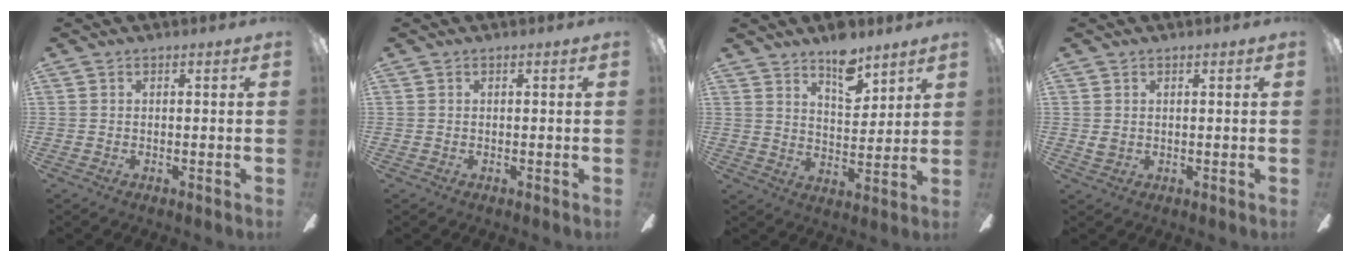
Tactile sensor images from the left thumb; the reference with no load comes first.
{"total": 0.0}
{"total": 9.6, "force": [7.3, 4.1, 4.8], "torque": [-0.067, -0.041, 0.126]}
{"total": 1.7, "force": [0.8, 1.3, 0.7], "torque": [-0.006, 0.000, 0.013]}